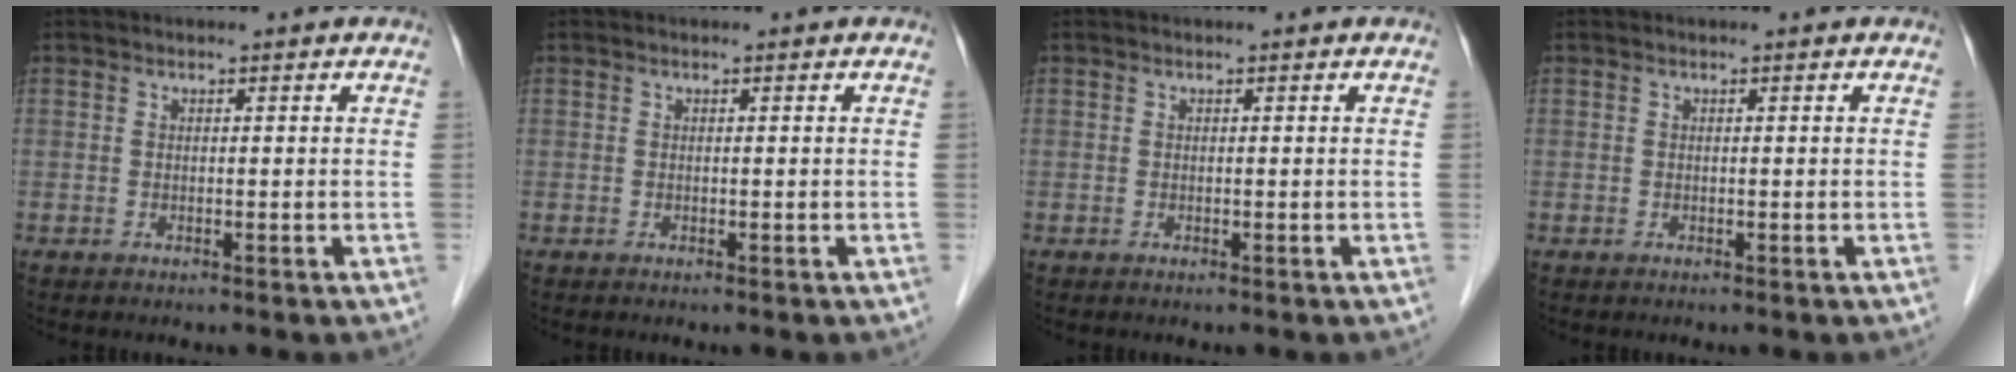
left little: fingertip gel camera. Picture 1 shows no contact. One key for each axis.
{"total": 0.0}
{"total": 0.0}
{"total": 0.0}